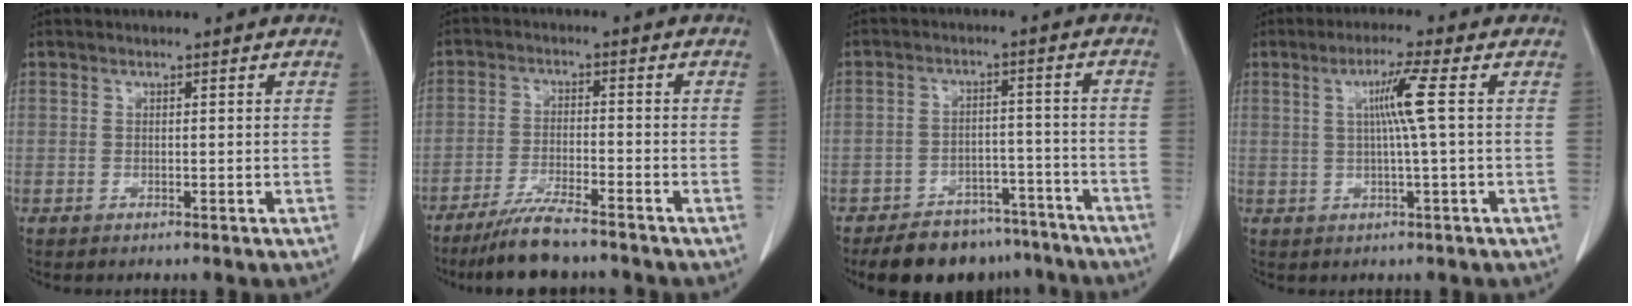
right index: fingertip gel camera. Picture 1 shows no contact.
{"total": 7.9, "force": [-6.7, 0.6, 4.2], "torque": [-0.073, -0.020, -0.116]}
{"total": 12.3, "force": [-10.3, 6.1, 3.1], "torque": [-0.021, 0.024, -0.138]}
{"total": 5.5, "force": [1.0, -1.2, 5.3], "torque": [-0.096, 0.004, 0.018]}